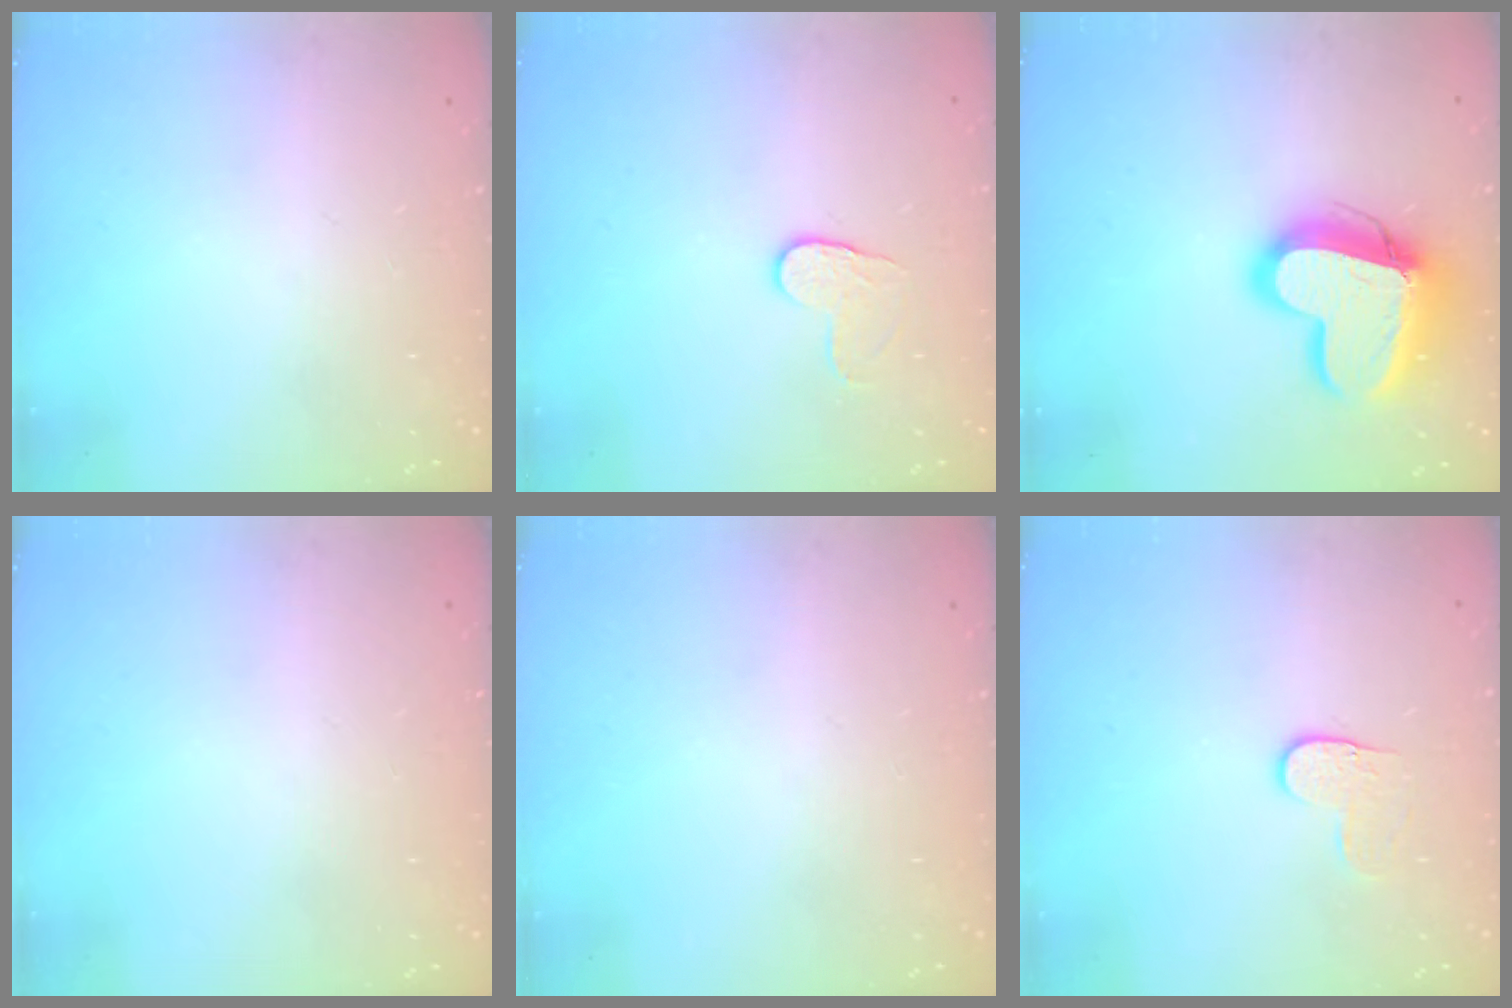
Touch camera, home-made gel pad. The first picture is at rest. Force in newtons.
{"total": 4.3, "press": 4.3, "slide": 0.4}
{"total": 16.8, "press": 16.7, "slide": 1.8}
{"total": 0.0}
{"total": 0.0}
{"total": 3.6, "press": 3.6, "slide": 0.4}